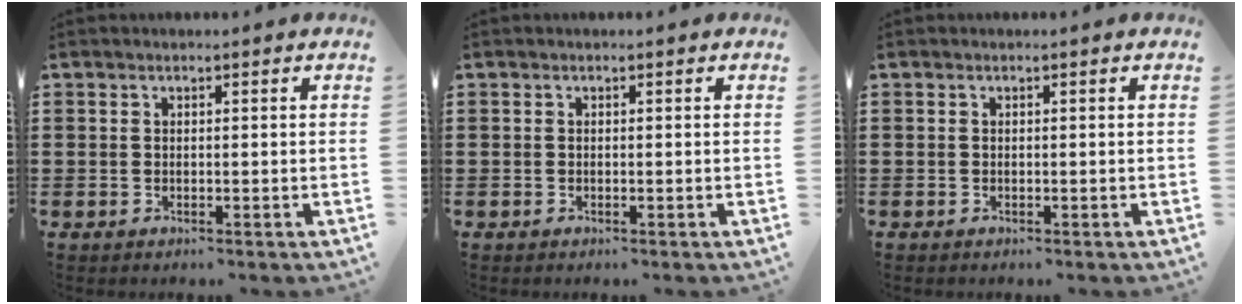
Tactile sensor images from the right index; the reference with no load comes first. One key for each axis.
{"total": 0.0}
{"total": 0.0}